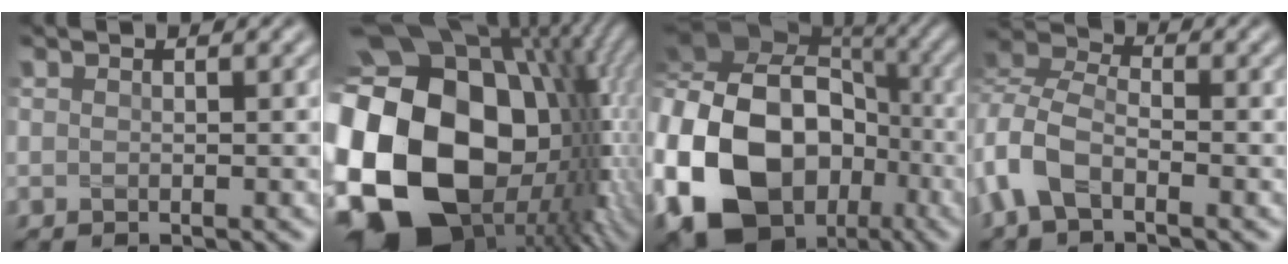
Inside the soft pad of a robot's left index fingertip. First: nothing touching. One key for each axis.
{"total": 23.5, "fx": -2.5, "fy": 17.7, "fz": 15.3, "tx": -0.300, "ty": -0.018, "tz": -0.052}
{"total": 21.3, "fx": -4.9, "fy": 17.4, "fz": 11.2, "tx": -0.211, "ty": -0.016, "tz": -0.113}
{"total": 5.3, "fx": -2.5, "fy": 3.1, "fz": 3.6, "tx": -0.087, "ty": 0.009, "tz": -0.064}